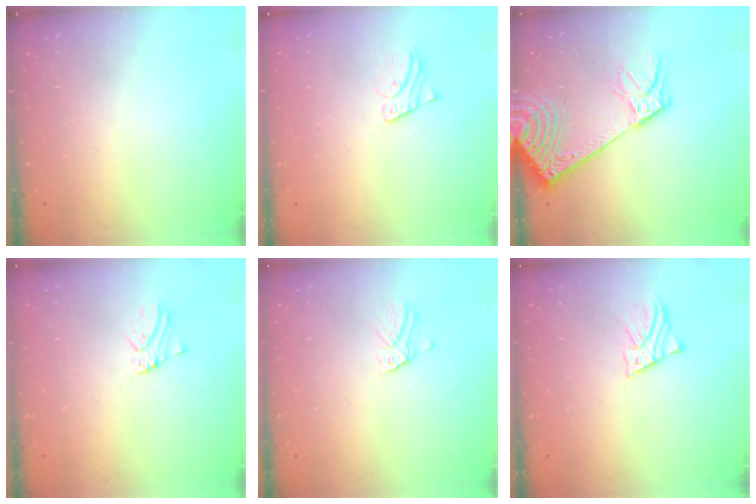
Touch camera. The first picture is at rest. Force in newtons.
{"total": 3.9, "press": 3.9, "slide": 0.3}
{"total": 17.2, "press": 16.7, "slide": 3.8}
{"total": 0.9, "press": 0.9, "slide": 0.1}
{"total": 2.1, "press": 2.1, "slide": 0.1}
{"total": 2.2, "press": 2.2, "slide": 0.1}